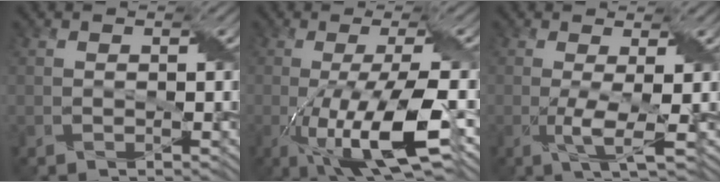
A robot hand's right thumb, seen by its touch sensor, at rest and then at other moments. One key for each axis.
{"total": 13.2, "fx": -4.5, "fy": 3.1, "fz": 12.0, "tx": -0.208, "ty": -0.014, "tz": -0.079}
{"total": 4.0, "fx": -0.4, "fy": 0.8, "fz": 3.9, "tx": -0.076, "ty": -0.003, "tz": -0.008}